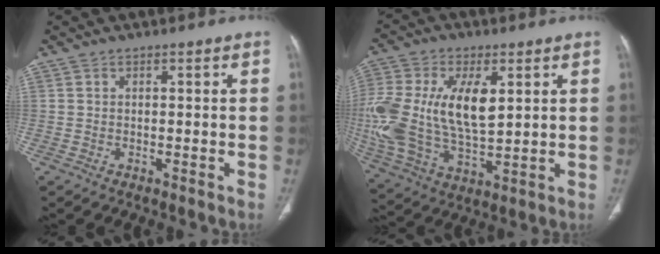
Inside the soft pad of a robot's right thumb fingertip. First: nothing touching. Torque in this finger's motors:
{"motor_torque": [1.37, 1.89, 1.74, 0.77, 0.36]}